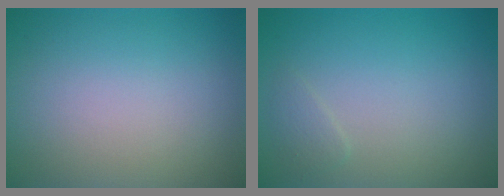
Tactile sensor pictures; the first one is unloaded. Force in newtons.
{"total": 0.9, "press": 0.9, "slide": 0.0}